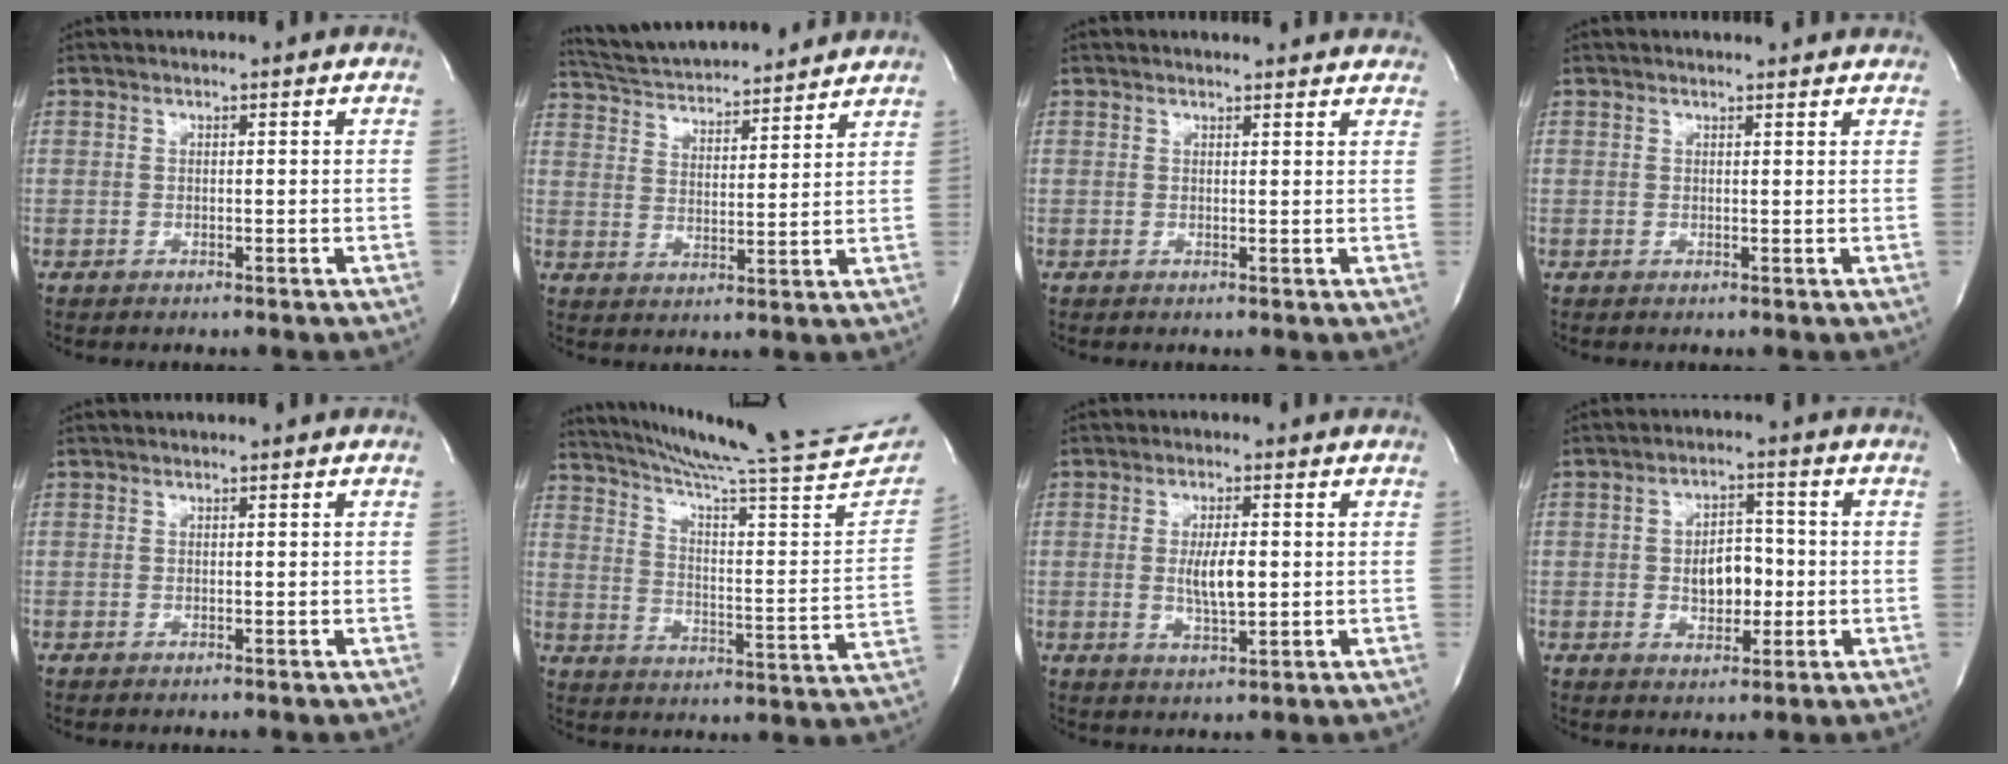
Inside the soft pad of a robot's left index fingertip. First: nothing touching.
{"total": 16.6, "force": [15.4, 2.3, 5.6], "torque": [-0.098, 0.029, 0.239]}
{"total": 7.0, "force": [6.6, 1.3, 1.7], "torque": [-0.017, 0.000, 0.058]}
{"total": 3.9, "force": [3.8, 0.6, 0.8], "torque": [-0.016, 0.003, 0.033]}
{"total": 0.0}
{"total": 28.4, "force": [25.4, -0.1, 12.6], "torque": [-0.201, -0.098, 0.330]}
{"total": 4.7, "force": [-0.3, 1.2, 4.5], "torque": [-0.086, -0.012, -0.002]}
{"total": 5.8, "force": [-1.0, 3.5, 4.5], "torque": [-0.075, 0.002, -0.013]}